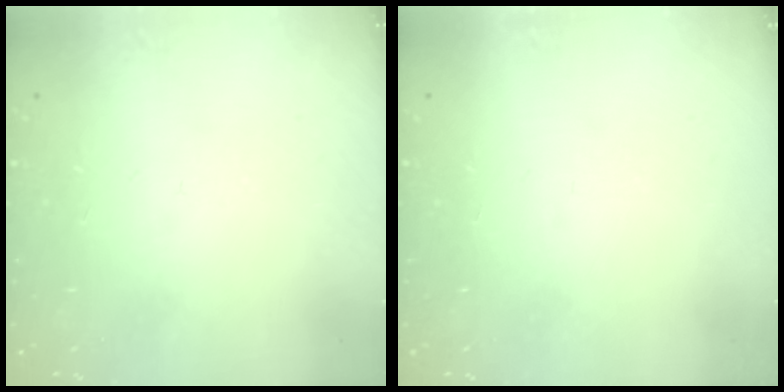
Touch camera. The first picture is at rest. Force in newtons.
{"total": 1.5, "press": 1.5, "slide": 0.1}